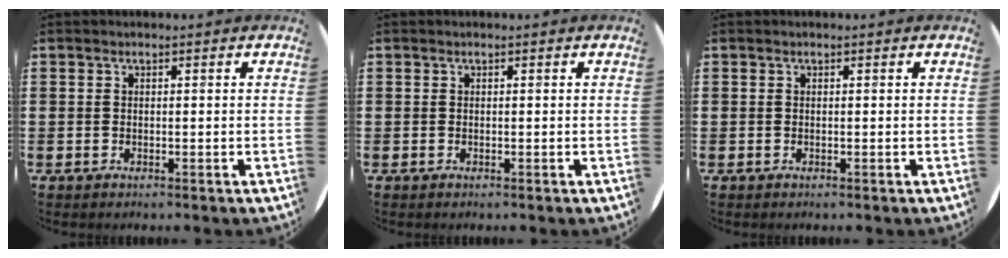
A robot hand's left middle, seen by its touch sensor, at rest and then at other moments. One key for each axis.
{"total": 0.0}
{"total": 0.0}